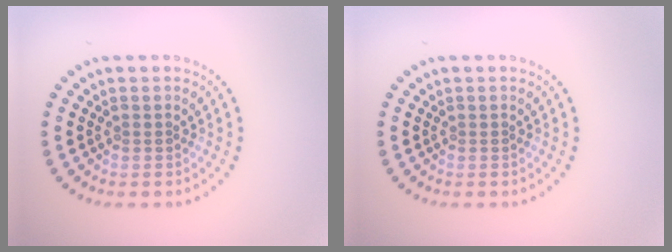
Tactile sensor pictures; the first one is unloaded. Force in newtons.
{"total": 0.0}